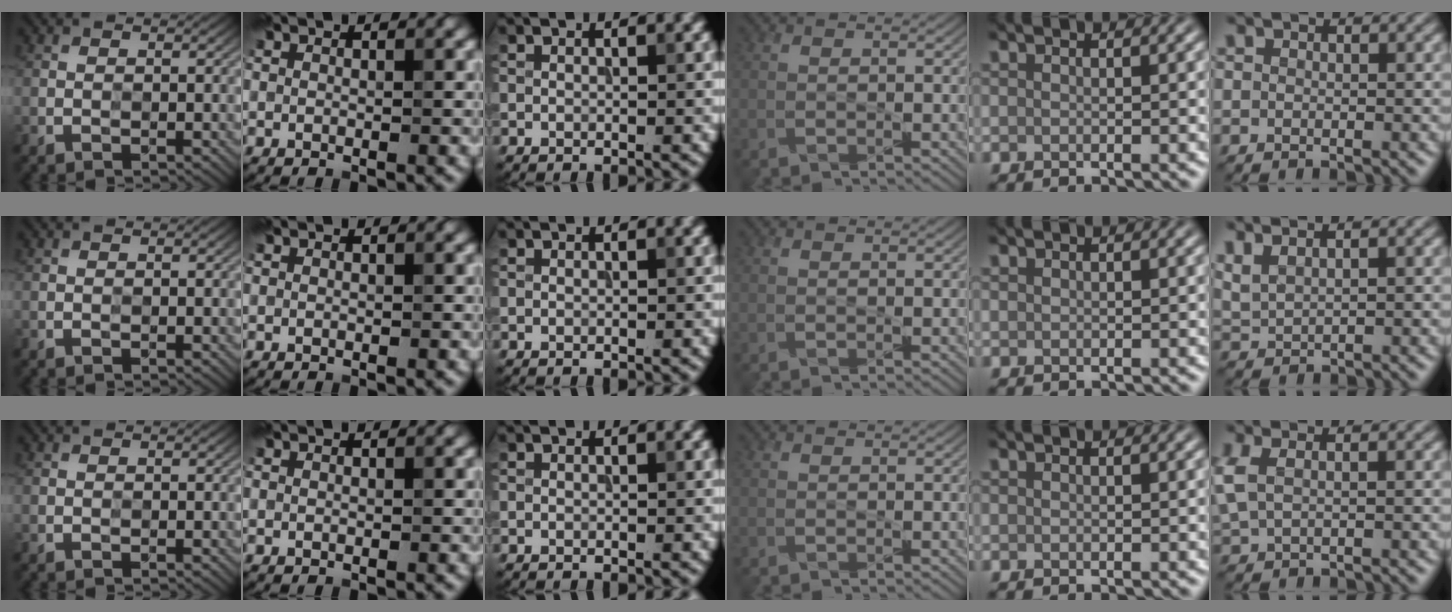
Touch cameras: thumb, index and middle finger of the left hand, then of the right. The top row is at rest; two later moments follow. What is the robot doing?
{"motion": "press", "object": "sticky note"}